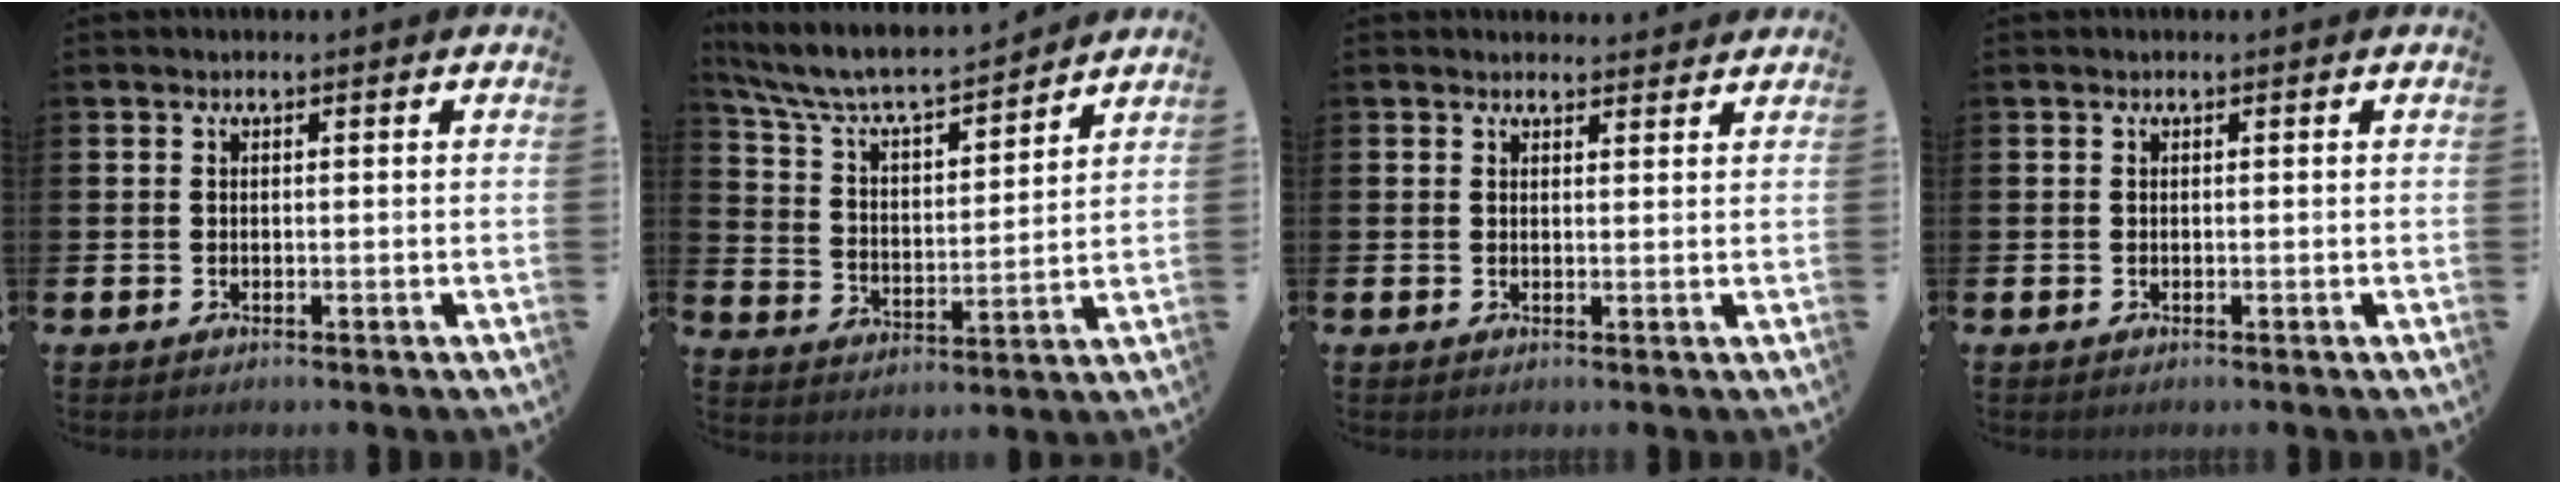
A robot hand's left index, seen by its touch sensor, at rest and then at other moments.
{"total": 7.8, "force": [7.2, 1.3, 2.5], "torque": [-0.087, -0.054, 0.124]}
{"total": 1.9, "force": [1.8, 0.5, -0.1], "torque": [0.008, -0.007, 0.031]}
{"total": 0.0}